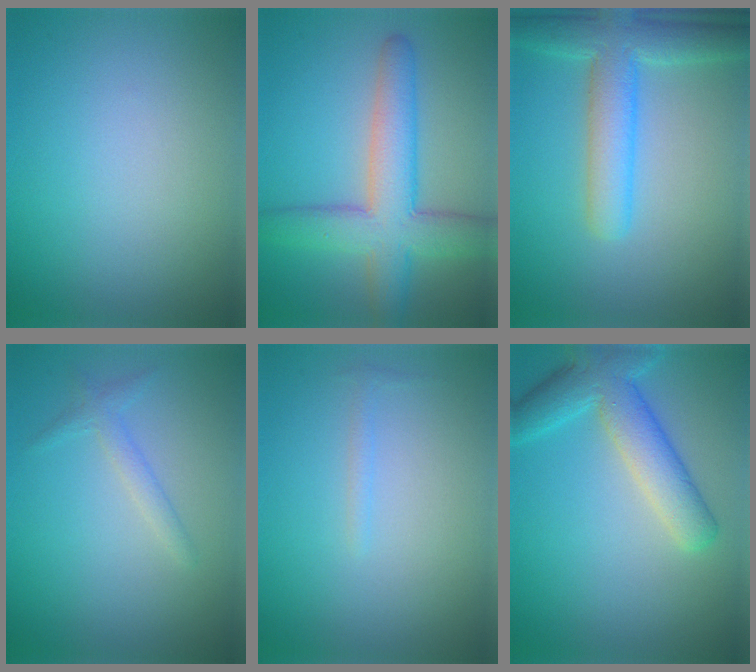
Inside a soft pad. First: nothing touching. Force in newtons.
{"total": 7.4, "press": 7.4, "slide": 0.2}
{"total": 5.9, "press": 5.9, "slide": 0.3}
{"total": 1.4, "press": 1.4, "slide": 0.1}
{"total": 0.7, "press": 0.7, "slide": 0.0}
{"total": 5.8, "press": 5.8, "slide": 0.3}